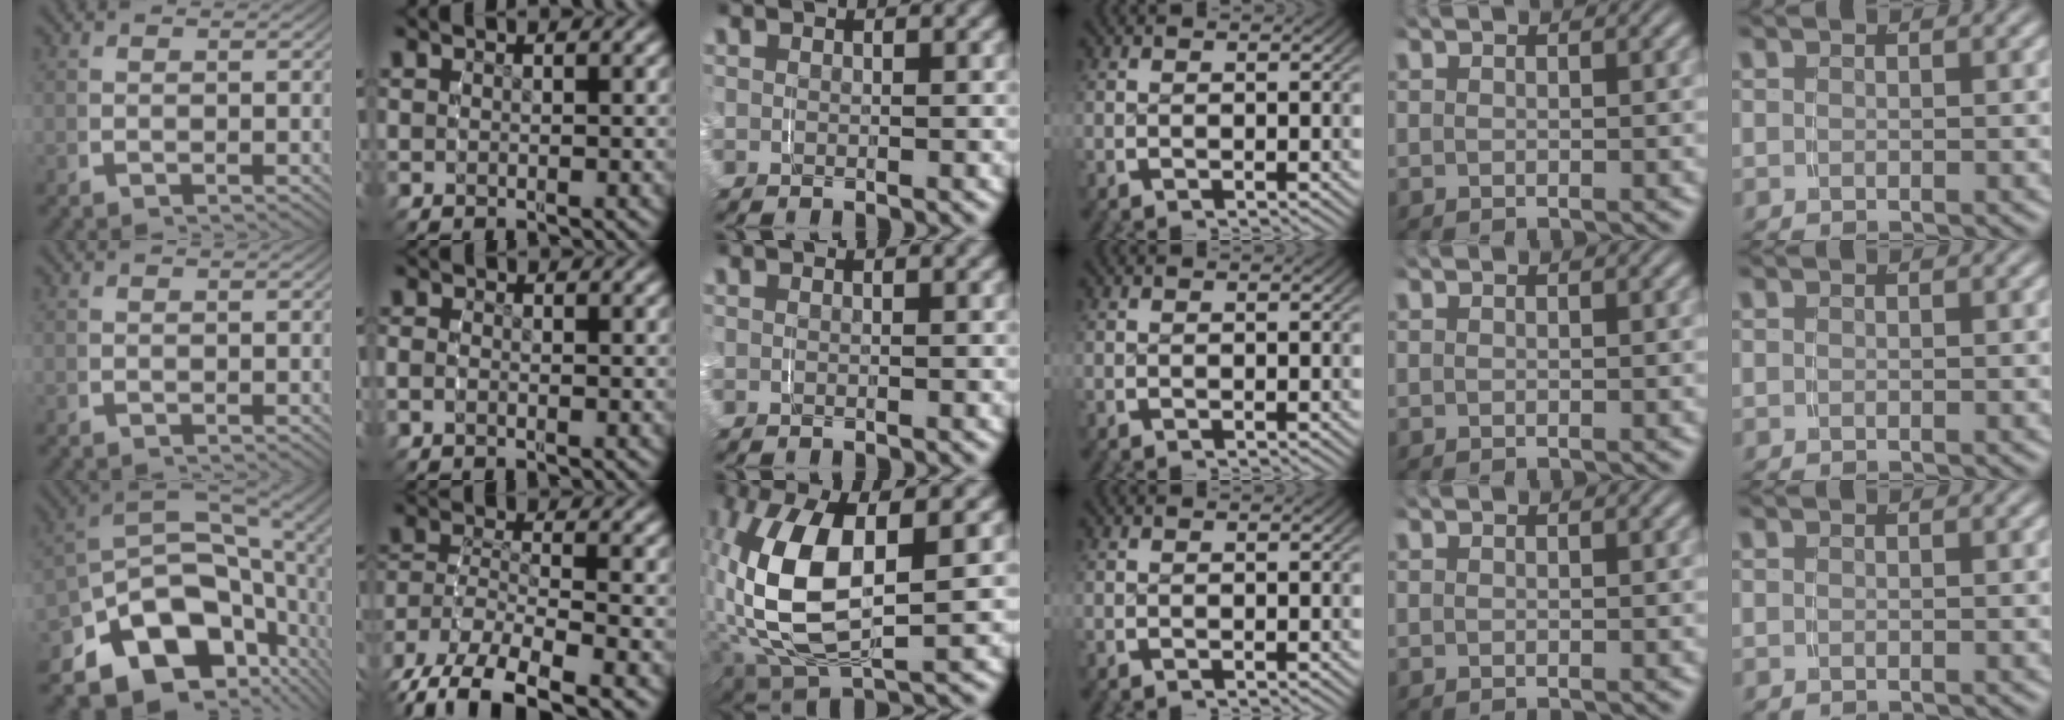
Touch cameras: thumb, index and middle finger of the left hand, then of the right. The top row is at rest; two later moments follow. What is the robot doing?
{"motion": "grasp_and_lifting", "object": "shorts"}